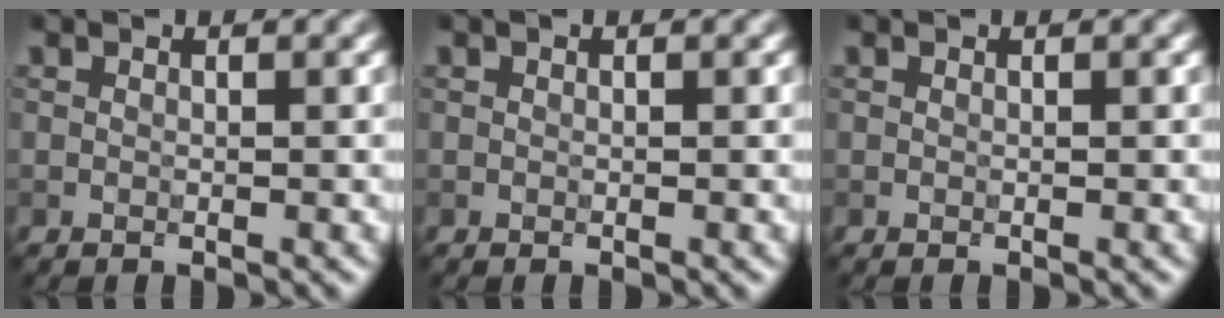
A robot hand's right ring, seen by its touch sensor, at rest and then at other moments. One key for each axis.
{"total": 0.0}
{"total": 0.0}